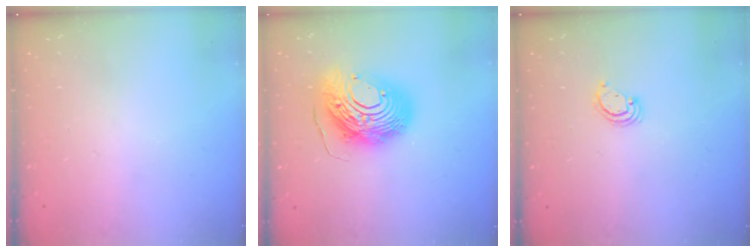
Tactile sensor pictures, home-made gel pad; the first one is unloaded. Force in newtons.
{"total": 18.0, "press": 17.9, "slide": 1.9}
{"total": 2.6, "press": 2.6, "slide": 0.3}